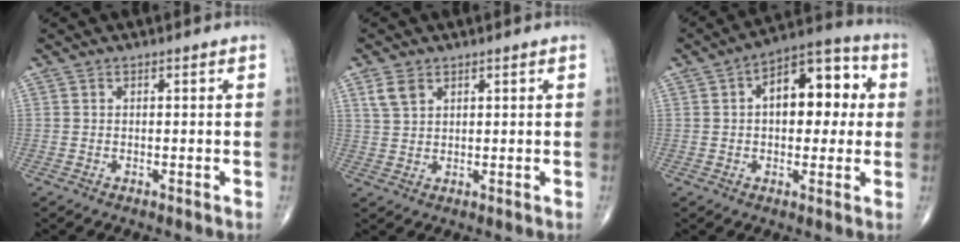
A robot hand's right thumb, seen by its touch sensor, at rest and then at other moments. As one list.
[{"total": 3.6, "force": [2.0, 2.3, 1.9], "torque": [-0.034, -0.003, 0.047]}, {"total": 14.2, "force": [2.4, 7.9, 11.5], "torque": [-0.126, 0.029, 0.026]}]